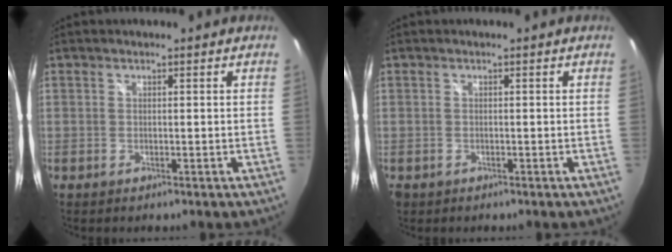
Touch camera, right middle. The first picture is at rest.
{"total": 1.4, "force": [-0.6, 1.1, 0.5], "torque": [-0.012, -0.005, -0.009]}